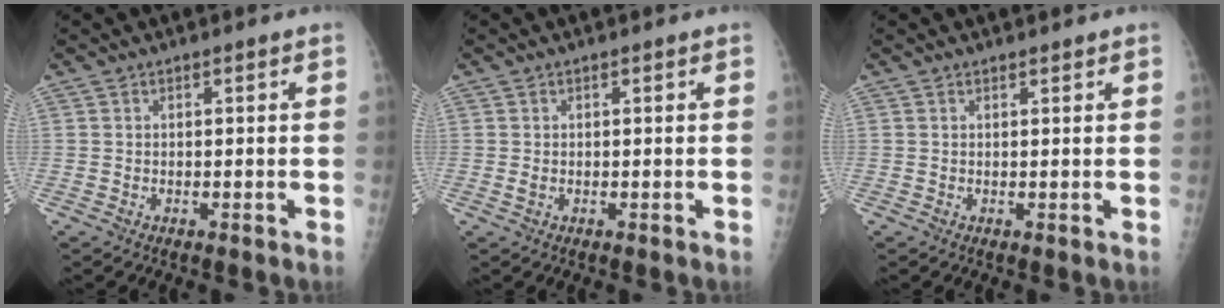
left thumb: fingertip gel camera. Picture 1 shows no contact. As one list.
[{"total": 1.0, "force": [0.1, 0.7, 0.8], "torque": [-0.015, 0.000, 0.002]}, {"total": 0.7, "force": [0.6, 0.3, 0.2], "torque": [-0.003, -0.005, 0.008]}]